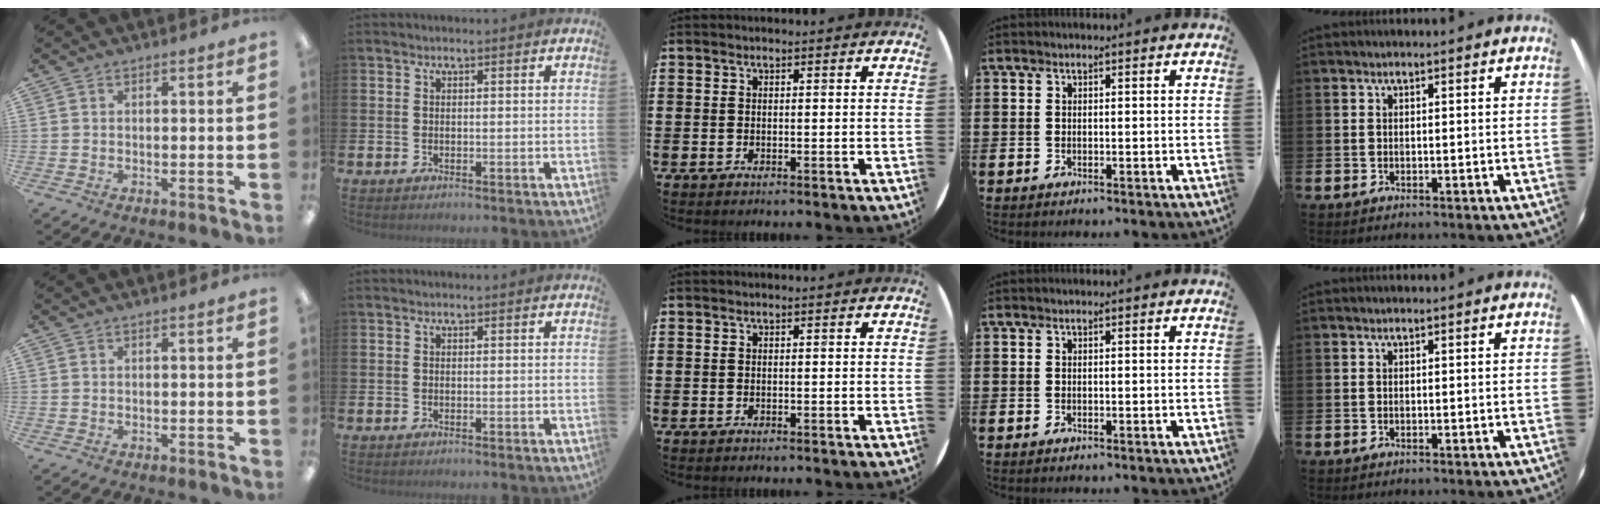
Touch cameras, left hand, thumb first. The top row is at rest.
{}